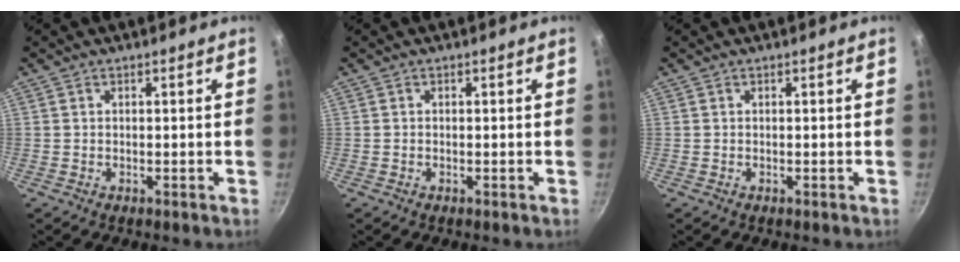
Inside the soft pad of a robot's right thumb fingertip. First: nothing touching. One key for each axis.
{"total": 0.0}
{"total": 0.0}